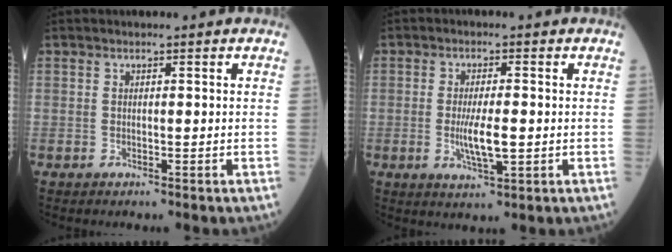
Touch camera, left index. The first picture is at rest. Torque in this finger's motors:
{"motor_torque": [0.95, 0.10, 0.46, 0.14]}